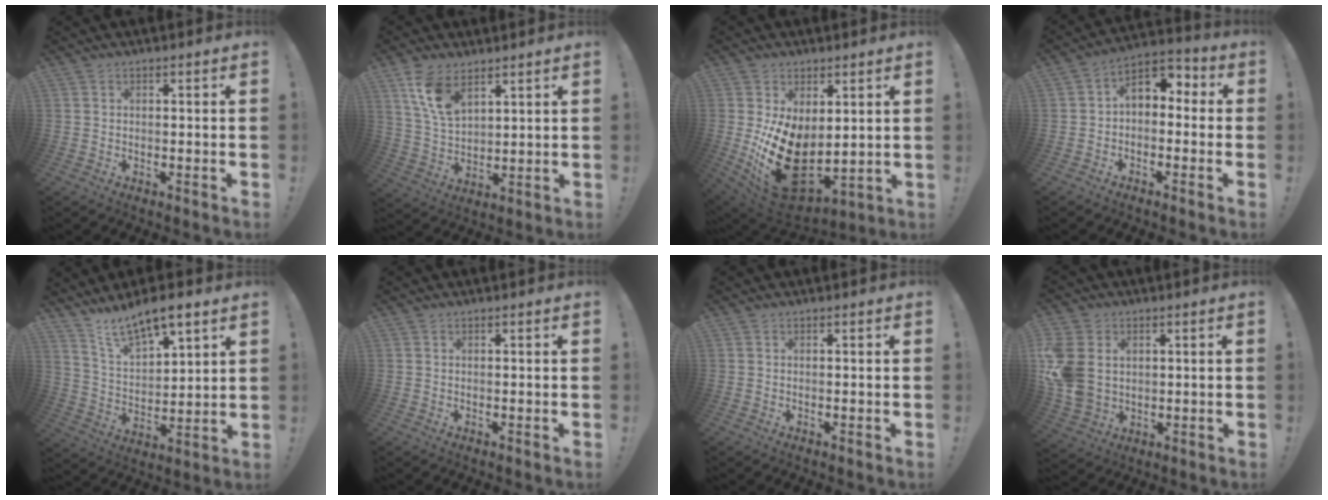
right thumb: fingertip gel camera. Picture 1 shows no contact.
{"total": 10.8, "force": [6.8, 5.4, 6.3], "torque": [-0.122, -0.029, 0.130]}
{"total": 18.5, "force": [-1.2, 12.0, 14.0], "torque": [-0.242, -0.013, -0.001]}
{"total": 6.6, "force": [0.4, 4.9, 4.4], "torque": [-0.065, 0.008, 0.014]}
{"total": 11.2, "force": [9.3, 3.6, 5.2], "torque": [-0.103, -0.064, 0.168]}
{"total": 0.0}
{"total": 0.0}
{"total": 12.3, "force": [2.5, 9.7, 7.2], "torque": [-0.150, -0.011, 0.048]}